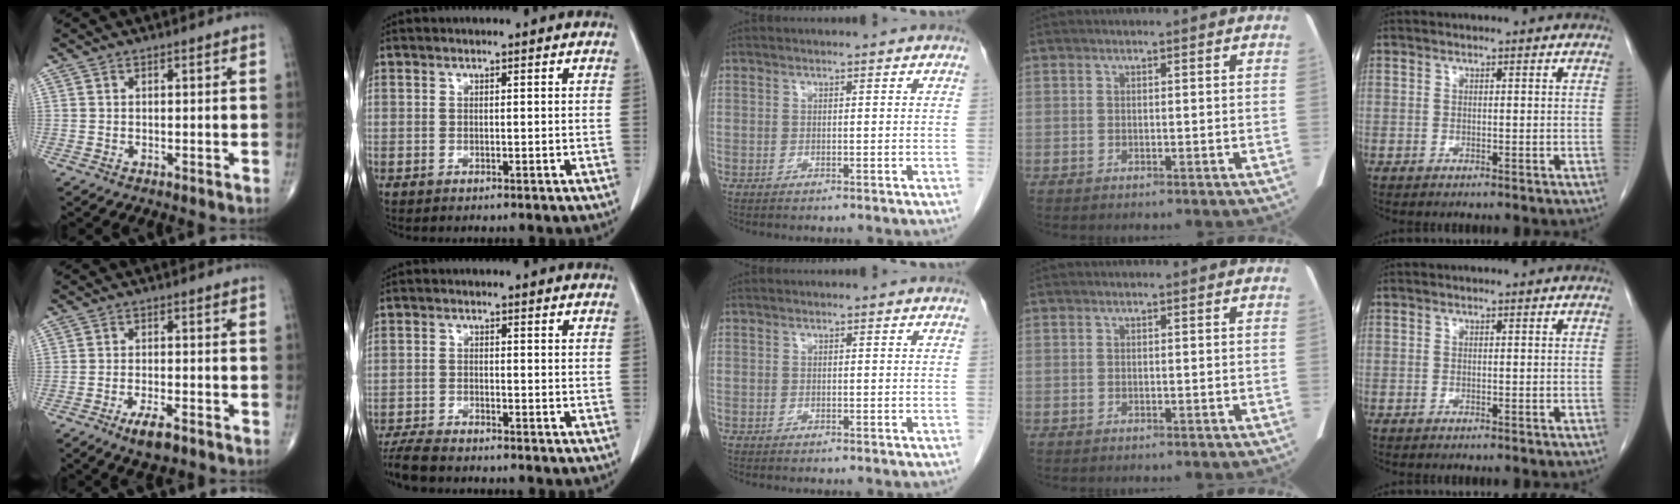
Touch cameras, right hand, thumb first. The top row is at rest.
{"thumb": {"total": 5.0, "force": [-3.1, 1.6, 3.5], "torque": [-0.065, 0.006, -0.051]}, "index": {"total": 5.2, "force": [-4.8, 0.7, 2.0], "torque": [-0.035, -0.016, -0.087]}}